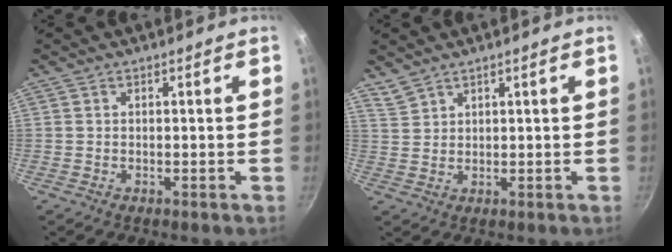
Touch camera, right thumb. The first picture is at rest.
{"total": 2.8, "force": [2.5, 1.0, 0.6], "torque": [-0.012, 0.001, 0.059]}